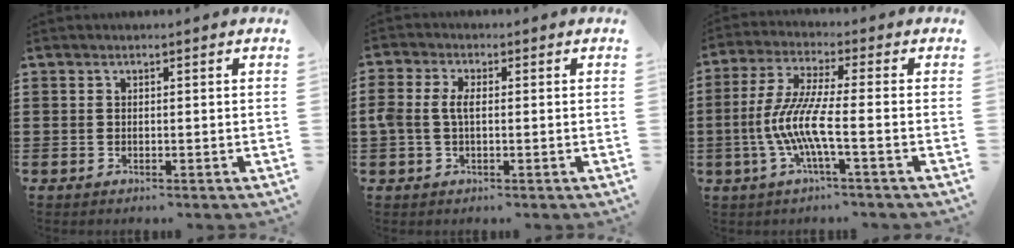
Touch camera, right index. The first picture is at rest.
{"total": 3.4, "force": [0.0, 1.8, 2.9], "torque": [-0.080, -0.002, -0.008]}
{"total": 8.4, "force": [-2.4, 0.7, 8.0], "torque": [-0.187, -0.020, -0.058]}